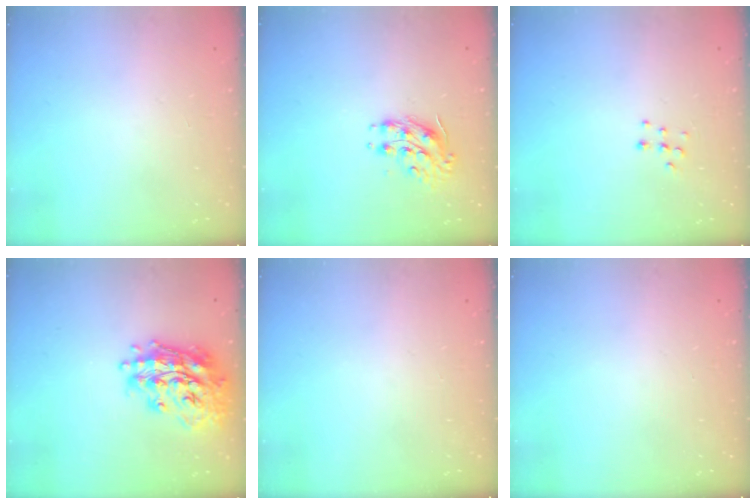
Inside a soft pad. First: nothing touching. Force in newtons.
{"total": 8.7, "press": 8.7, "slide": 0.5}
{"total": 5.9, "press": 5.9, "slide": 0.4}
{"total": 19.9, "press": 19.8, "slide": 2.1}
{"total": 0.0}
{"total": 0.0}